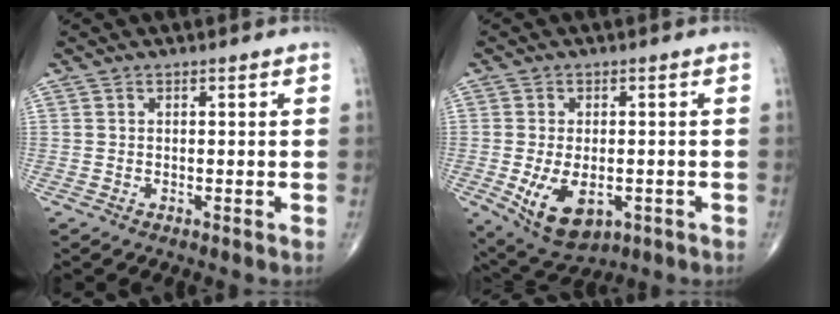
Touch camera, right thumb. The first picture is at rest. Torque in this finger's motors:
{"motor_torque": [-0.13, 0.88, 0.58, 0.34, 0.04]}